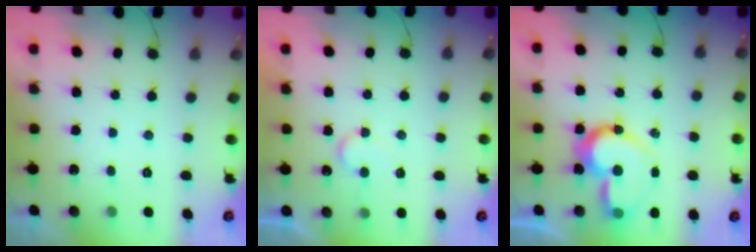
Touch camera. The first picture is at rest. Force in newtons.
{"total": 5.4, "press": 5.4, "slide": 0.3}
{"total": 15.2, "press": 15.1, "slide": 1.2}